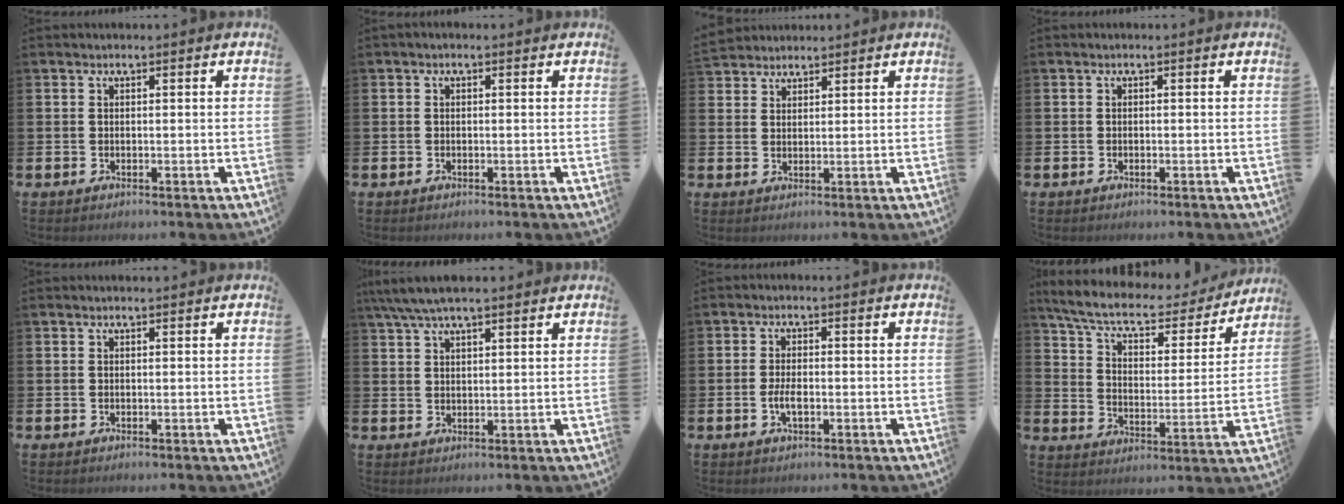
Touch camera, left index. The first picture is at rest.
{"total": 0.0}
{"total": 2.9, "force": [2.8, 0.6, -0.5], "torque": [0.001, -0.008, 0.054]}
{"total": 0.0}
{"total": 0.0}
{"total": 5.5, "force": [4.6, 1.3, 2.7], "torque": [-0.071, -0.002, 0.086]}
{"total": 2.6, "force": [-0.6, 1.0, 2.3], "torque": [-0.041, 0.000, -0.012]}
{"total": 8.1, "force": [7.1, 2.2, 3.3], "torque": [-0.095, -0.048, 0.118]}